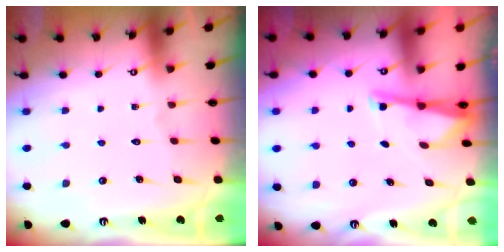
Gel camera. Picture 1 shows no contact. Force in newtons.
{"total": 4.1, "press": 4.1, "slide": 0.6}